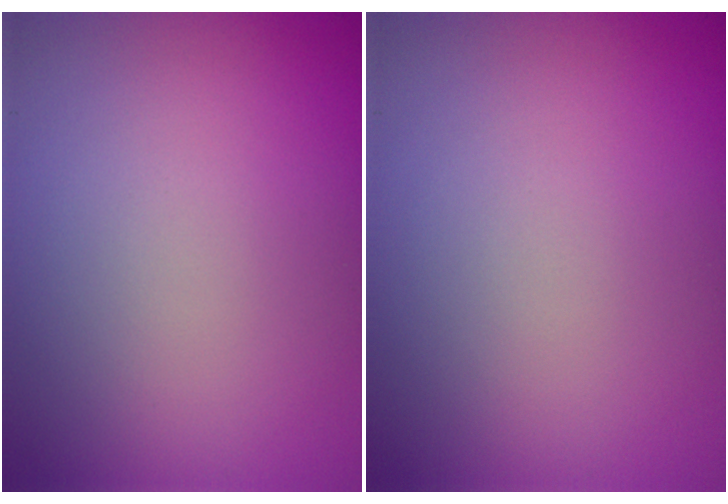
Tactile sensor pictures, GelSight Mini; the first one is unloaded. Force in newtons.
{"total": 0.0}